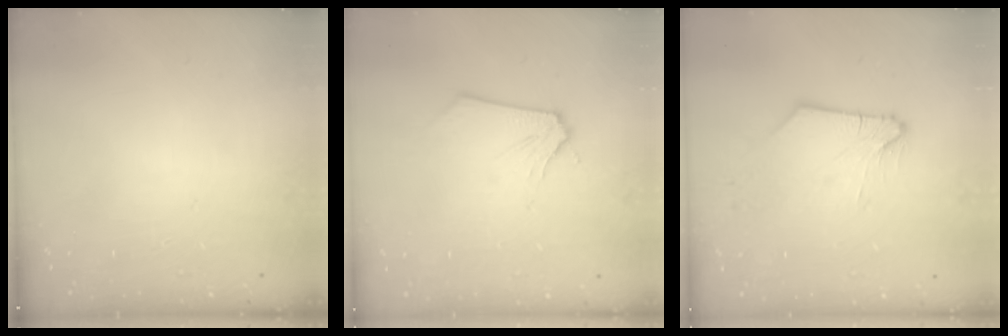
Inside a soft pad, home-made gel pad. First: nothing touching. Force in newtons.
{"total": 0.0}
{"total": 2.8, "press": 2.8, "slide": 0.3}